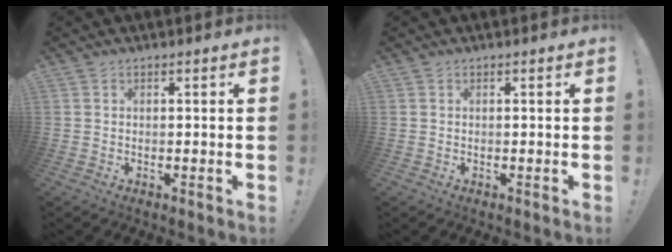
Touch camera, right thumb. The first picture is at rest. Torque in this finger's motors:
{"motor_torque": [0.00, 0.00, -0.01, 0.02, 0.00]}